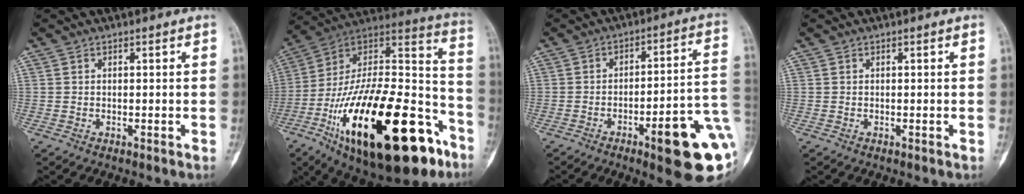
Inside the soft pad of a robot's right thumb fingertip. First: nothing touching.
{"total": 39.8, "force": [-18.1, 16.4, 31.5], "torque": [-0.500, 0.060, -0.287]}
{"total": 17.9, "force": [-6.5, 3.9, 16.2], "torque": [-0.161, 0.034, -0.077]}
{"total": 0.0}